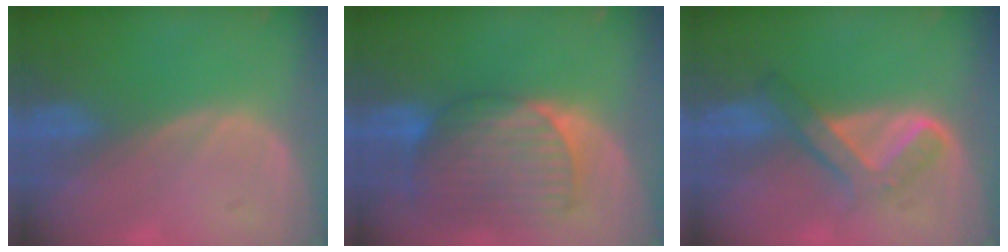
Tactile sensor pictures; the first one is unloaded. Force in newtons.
{"total": 9.9, "press": 8.5, "slide": 5.0}
{"total": 5.8, "press": 5.2, "slide": 2.5}